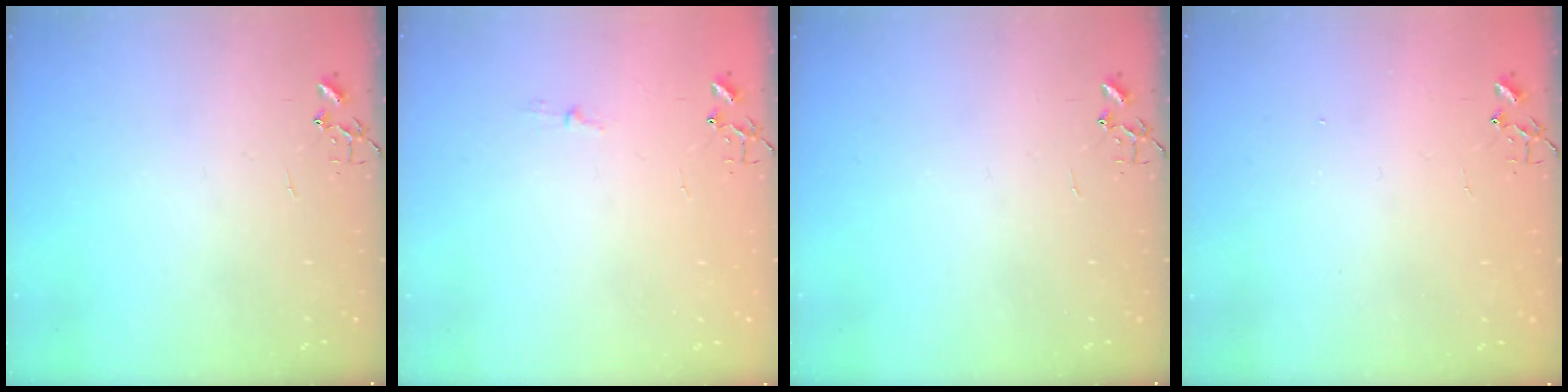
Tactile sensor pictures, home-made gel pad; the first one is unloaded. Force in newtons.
{"total": 3.3, "press": 3.3, "slide": 0.5}
{"total": 0.0}
{"total": 1.4, "press": 1.4, "slide": 0.3}